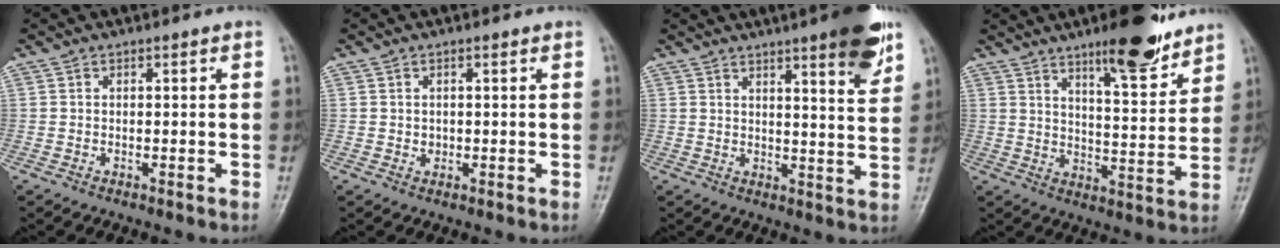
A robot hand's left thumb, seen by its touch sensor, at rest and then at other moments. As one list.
[{"total": 1.0, "force": [0.2, 0.9, 0.5], "torque": [0.000, 0.000, 0.005]}, {"total": 10.5, "force": [6.6, 1.4, 8.1], "torque": [-0.093, -0.035, 0.085]}, {"total": 12.7, "force": [9.1, 3.0, 8.3], "torque": [-0.100, -0.061, 0.143]}]